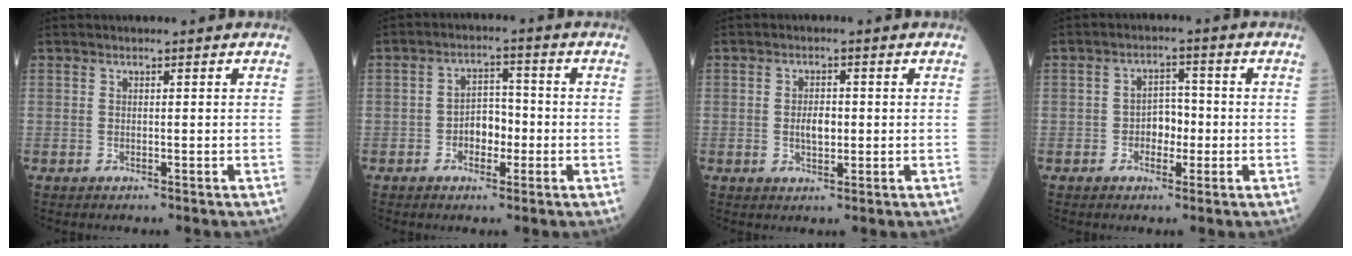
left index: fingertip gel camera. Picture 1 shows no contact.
{"total": 4.4, "force": [-1.3, 2.8, 3.2], "torque": [-0.052, 0.013, -0.025]}
{"total": 2.9, "force": [0.0, 1.5, 2.5], "torque": [-0.047, 0.001, 0.000]}
{"total": 3.6, "force": [-0.8, 2.4, 2.6], "torque": [-0.038, 0.010, -0.017]}